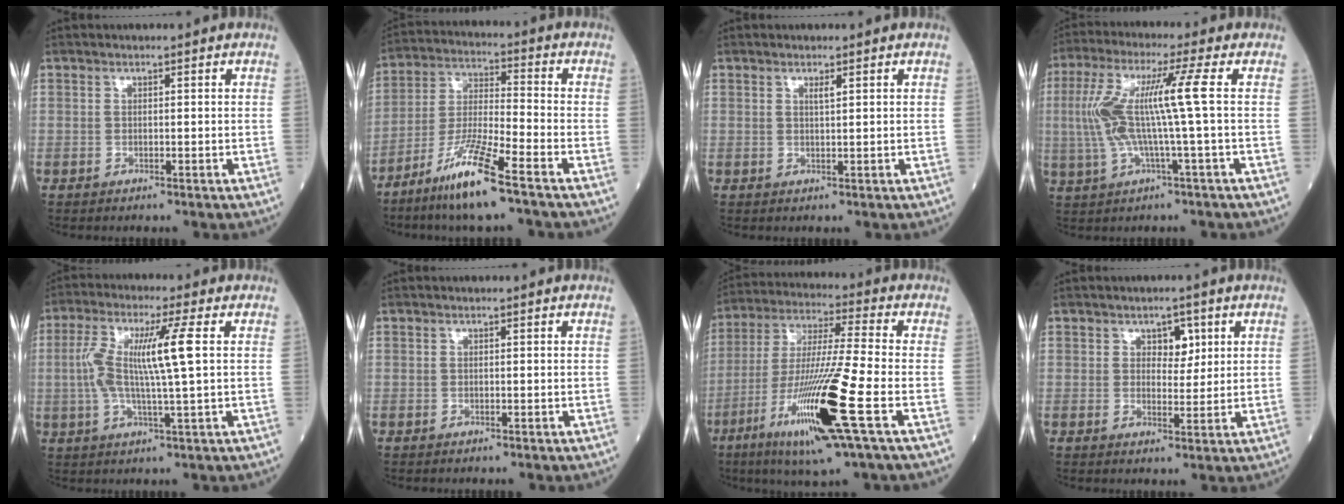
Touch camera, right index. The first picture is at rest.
{"total": 11.3, "force": [-7.4, -0.1, 8.6], "torque": [-0.175, -0.031, -0.148]}
{"total": 1.0, "force": [0.5, 0.0, 0.8], "torque": [-0.017, -0.003, 0.010]}
{"total": 10.4, "force": [0.6, -0.7, 10.4], "torque": [-0.222, 0.019, 0.012]}
{"total": 9.9, "force": [1.3, 0.0, 9.8], "torque": [-0.202, 0.012, 0.022]}
{"total": 0.0}
{"total": 17.6, "force": [-6.8, -0.5, 16.2], "torque": [-0.339, -0.033, -0.127]}
{"total": 3.4, "force": [1.5, 2.0, 2.2], "torque": [-0.025, 0.004, 0.023]}